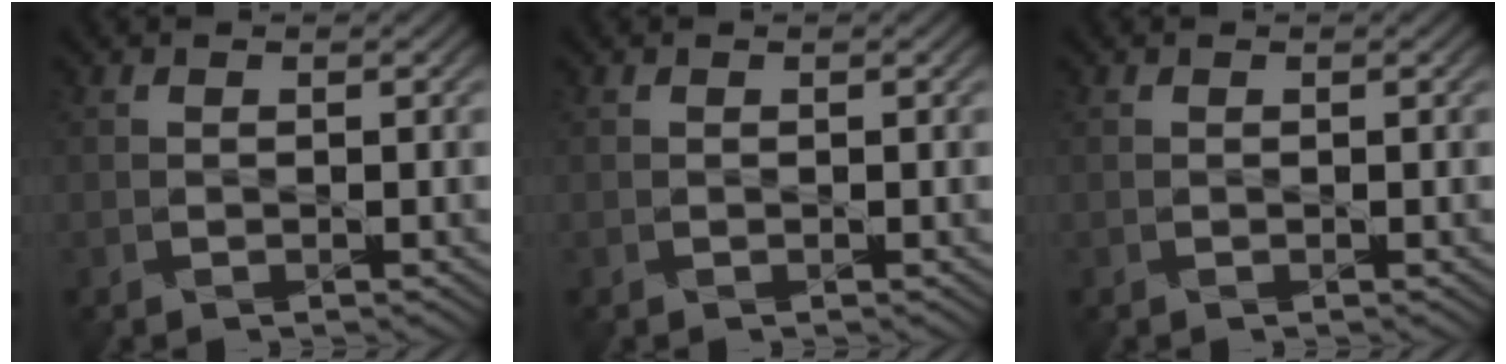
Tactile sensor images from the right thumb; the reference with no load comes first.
{"total": 0.0}
{"total": 0.0}